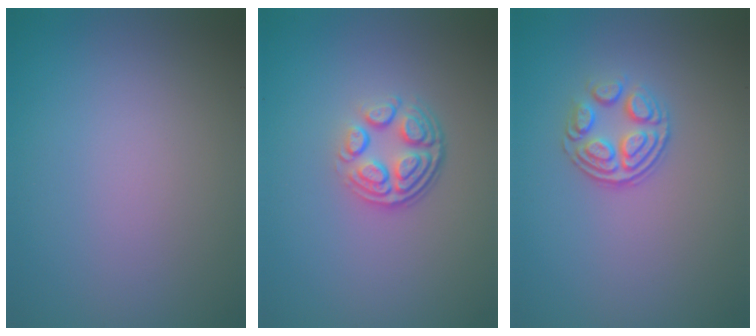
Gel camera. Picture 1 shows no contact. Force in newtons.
{"total": 4.0, "press": 2.7, "slide": 2.9}
{"total": 3.1, "press": 2.5, "slide": 1.9}